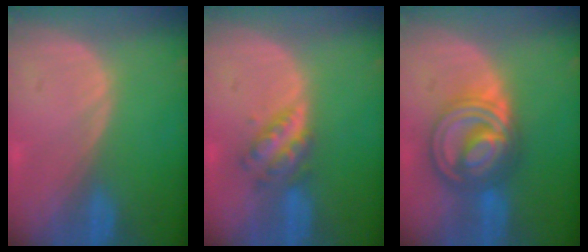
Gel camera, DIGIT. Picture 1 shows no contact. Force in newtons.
{"total": 4.6, "press": 4.6, "slide": 0.5}
{"total": 9.2, "press": 9.2, "slide": 0.7}